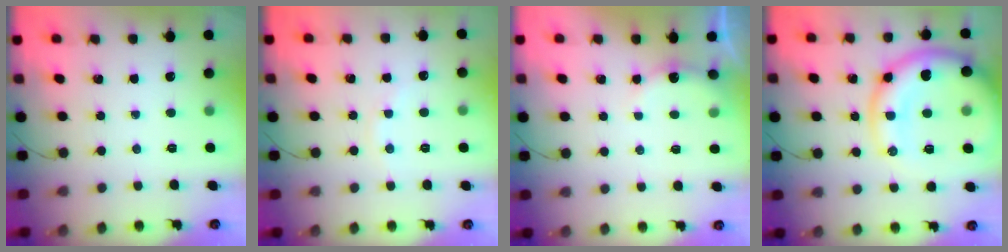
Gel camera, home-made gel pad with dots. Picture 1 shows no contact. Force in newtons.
{"total": 4.8, "press": 4.6, "slide": 1.4}
{"total": 5.9, "press": 5.8, "slide": 1.1}
{"total": 17.5, "press": 17.3, "slide": 2.9}